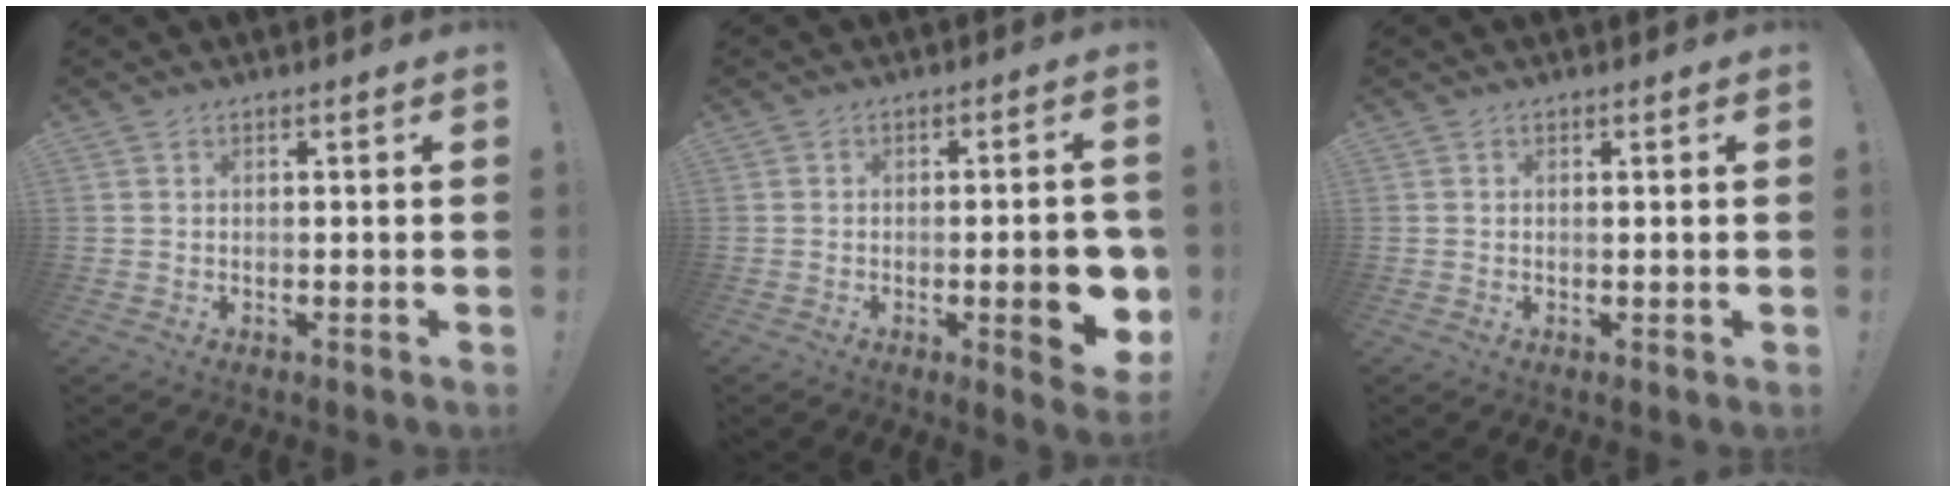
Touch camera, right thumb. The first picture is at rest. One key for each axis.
{"total": 10.1, "fx": -2.4, "fy": 2.3, "fz": 9.6, "tx": -0.114, "ty": -0.002, "tz": -0.035}
{"total": 0.6, "fx": 0.2, "fy": 0.0, "fz": 0.6, "tx": -0.007, "ty": -0.001, "tz": 0.003}